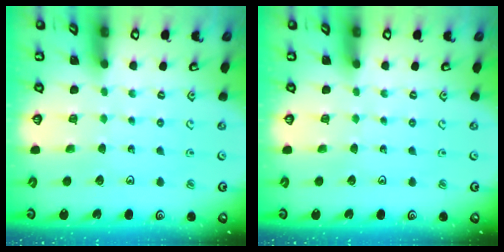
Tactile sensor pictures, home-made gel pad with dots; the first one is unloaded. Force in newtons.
{"total": 0.0}